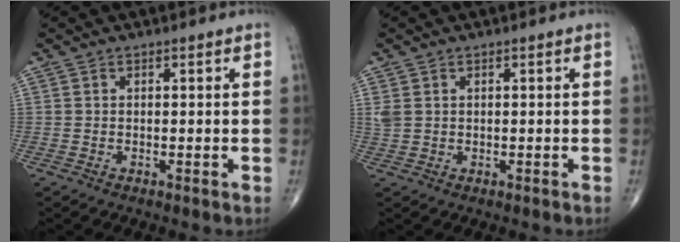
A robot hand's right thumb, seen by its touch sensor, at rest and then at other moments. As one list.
[{"total": 1.9, "force": [0.6, 1.5, 1.1], "torque": [-0.031, 0.002, 0.018]}]